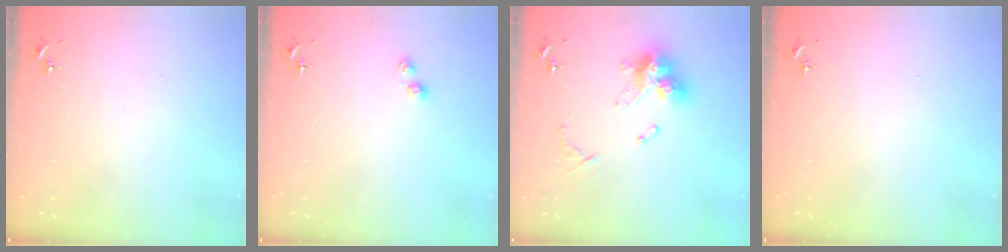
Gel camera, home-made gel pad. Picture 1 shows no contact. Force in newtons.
{"total": 3.6, "press": 3.6, "slide": 0.3}
{"total": 15.3, "press": 15.2, "slide": 1.7}
{"total": 0.0}